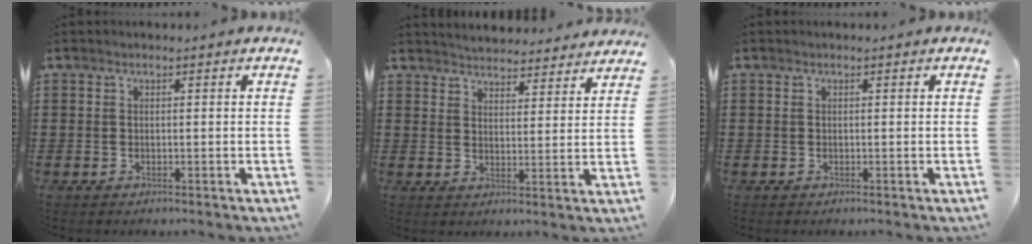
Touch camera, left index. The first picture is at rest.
{"total": 3.9, "force": [3.8, 0.0, -0.2], "torque": [-0.012, -0.022, 0.068]}
{"total": 0.0}